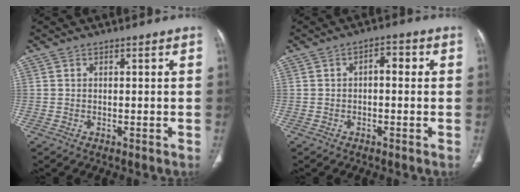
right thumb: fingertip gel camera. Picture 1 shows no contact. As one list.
[{"total": 3.3, "force": [0.3, 1.8, 2.8], "torque": [-0.032, 0.013, -0.002]}]